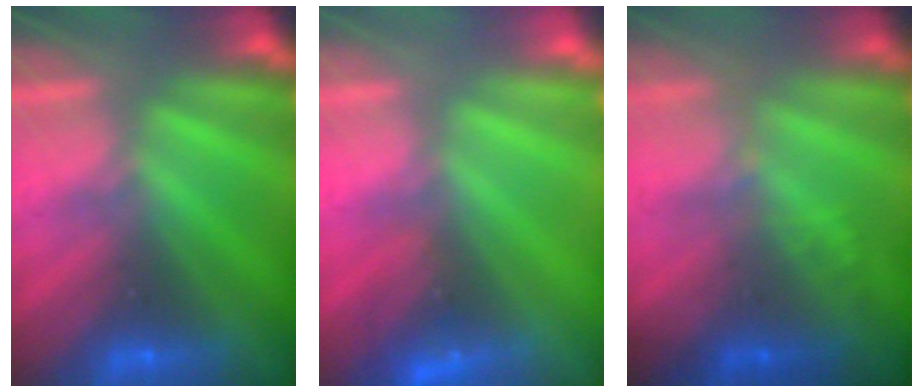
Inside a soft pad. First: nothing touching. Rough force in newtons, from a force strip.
{"total": 2.5}
{"total": 1.9}